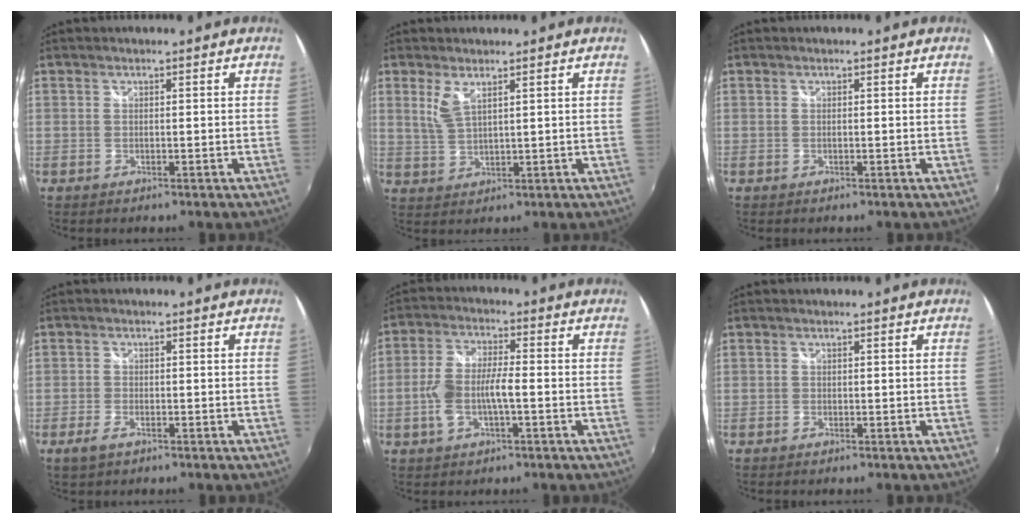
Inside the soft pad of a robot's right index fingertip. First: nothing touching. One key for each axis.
{"total": 3.6, "fx": 2.0, "fy": 1.0, "fz": 2.9, "tx": -0.060, "ty": -0.004, "tz": 0.042}
{"total": 0.0}
{"total": 3.0, "fx": -2.0, "fy": 1.3, "fz": 1.9, "tx": -0.048, "ty": -0.005, "tz": -0.039}
{"total": 7.7, "fx": -2.0, "fy": 2.9, "fz": 6.9, "tx": -0.146, "ty": 0.005, "tz": -0.037}
{"total": 0.0}